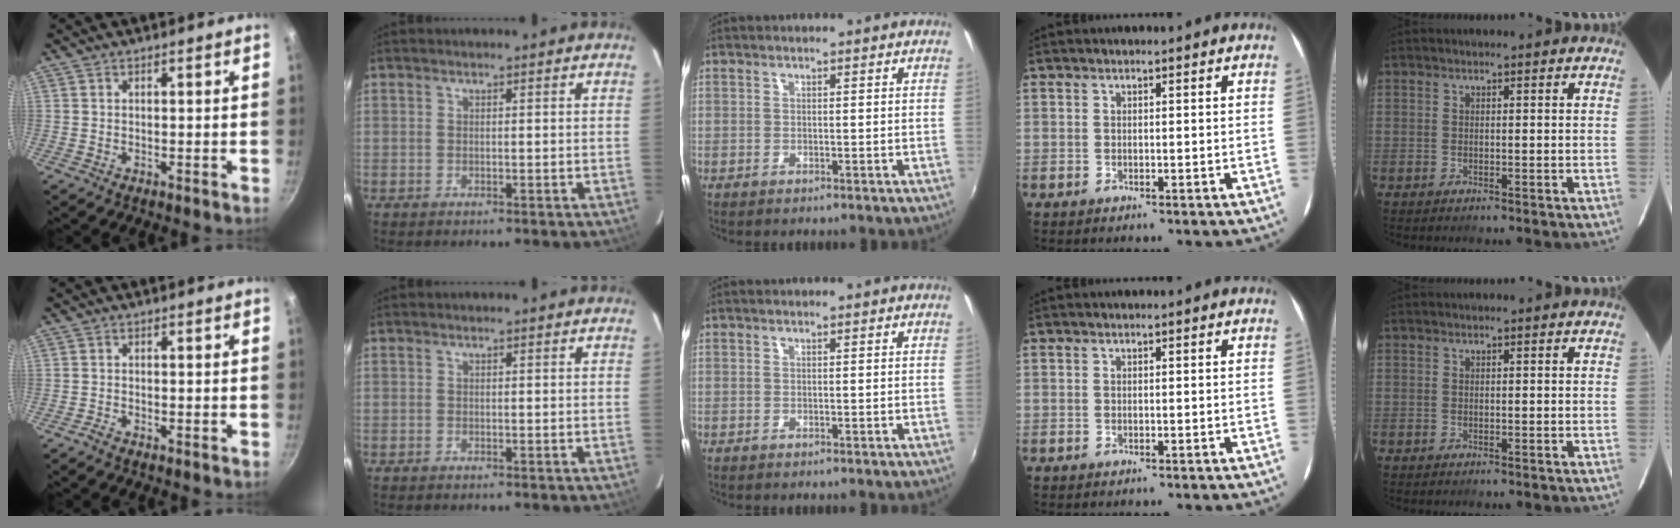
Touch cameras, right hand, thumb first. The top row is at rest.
{"thumb": {"total": 1.1, "force": [-0.9, 0.3, 0.6], "torque": [-0.018, 0.007, -0.022]}}